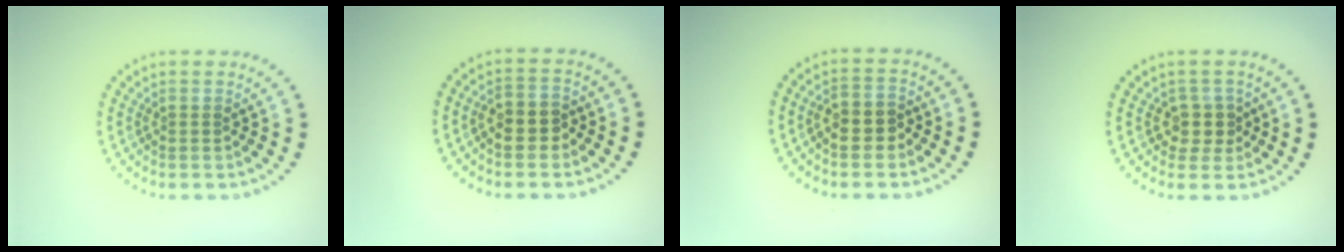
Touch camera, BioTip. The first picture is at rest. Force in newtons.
{"total": 2.0, "press": 1.9, "slide": 0.6}
{"total": 2.6, "press": 2.5, "slide": 0.7}
{"total": 2.2, "press": 1.9, "slide": 1.2}